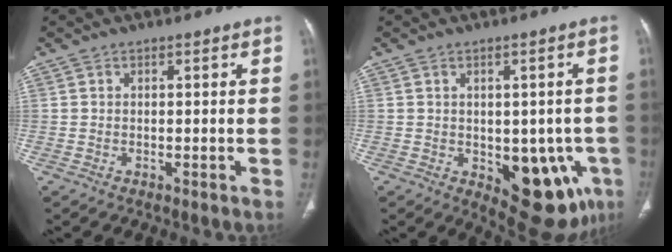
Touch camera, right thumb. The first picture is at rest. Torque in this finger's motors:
{"motor_torque": [2.67, 2.34, 1.13, -0.74, 0.11]}